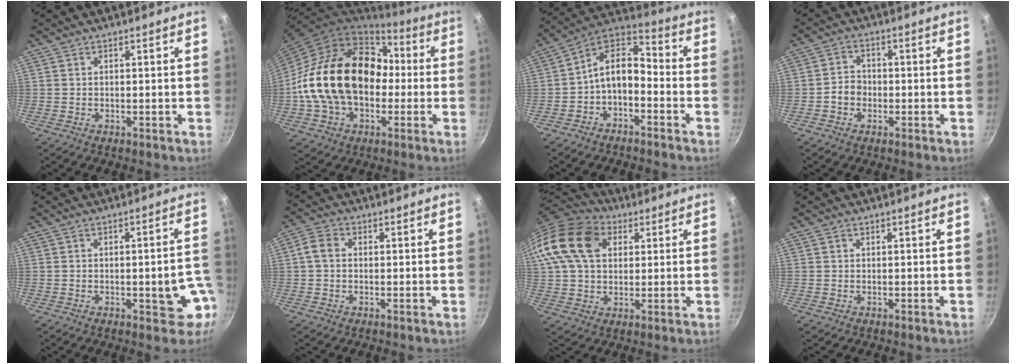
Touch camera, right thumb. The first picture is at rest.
{"total": 24.5, "force": [-0.6, 17.4, 17.3], "torque": [-0.283, 0.058, -0.007]}
{"total": 10.0, "force": [-3.4, 6.0, 7.2], "torque": [-0.119, 0.067, -0.070]}
{"total": 3.5, "force": [-1.1, 2.9, 1.6], "torque": [-0.007, 0.019, -0.022]}
{"total": 7.7, "force": [-2.2, 3.4, 6.6], "torque": [-0.039, 0.029, -0.024]}
{"total": 3.4, "force": [0.0, 2.6, 2.2], "torque": [-0.047, 0.010, -0.007]}
{"total": 18.4, "force": [5.7, 13.0, 11.7], "torque": [-0.219, 0.018, 0.092]}
{"total": 0.0}